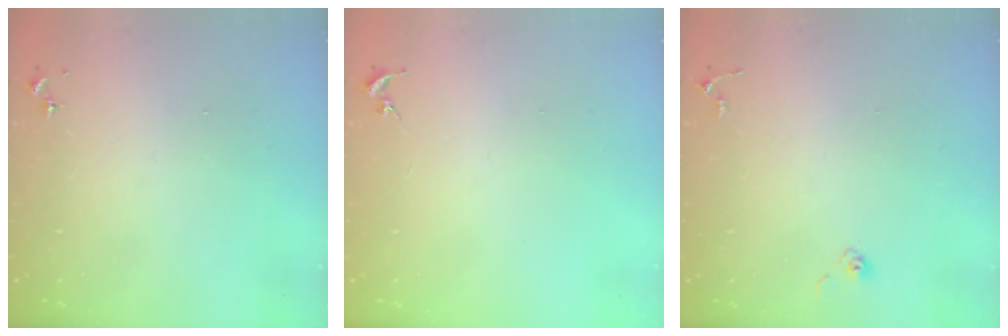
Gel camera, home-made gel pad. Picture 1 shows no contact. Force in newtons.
{"total": 0.0}
{"total": 4.8, "press": 4.8, "slide": 0.4}